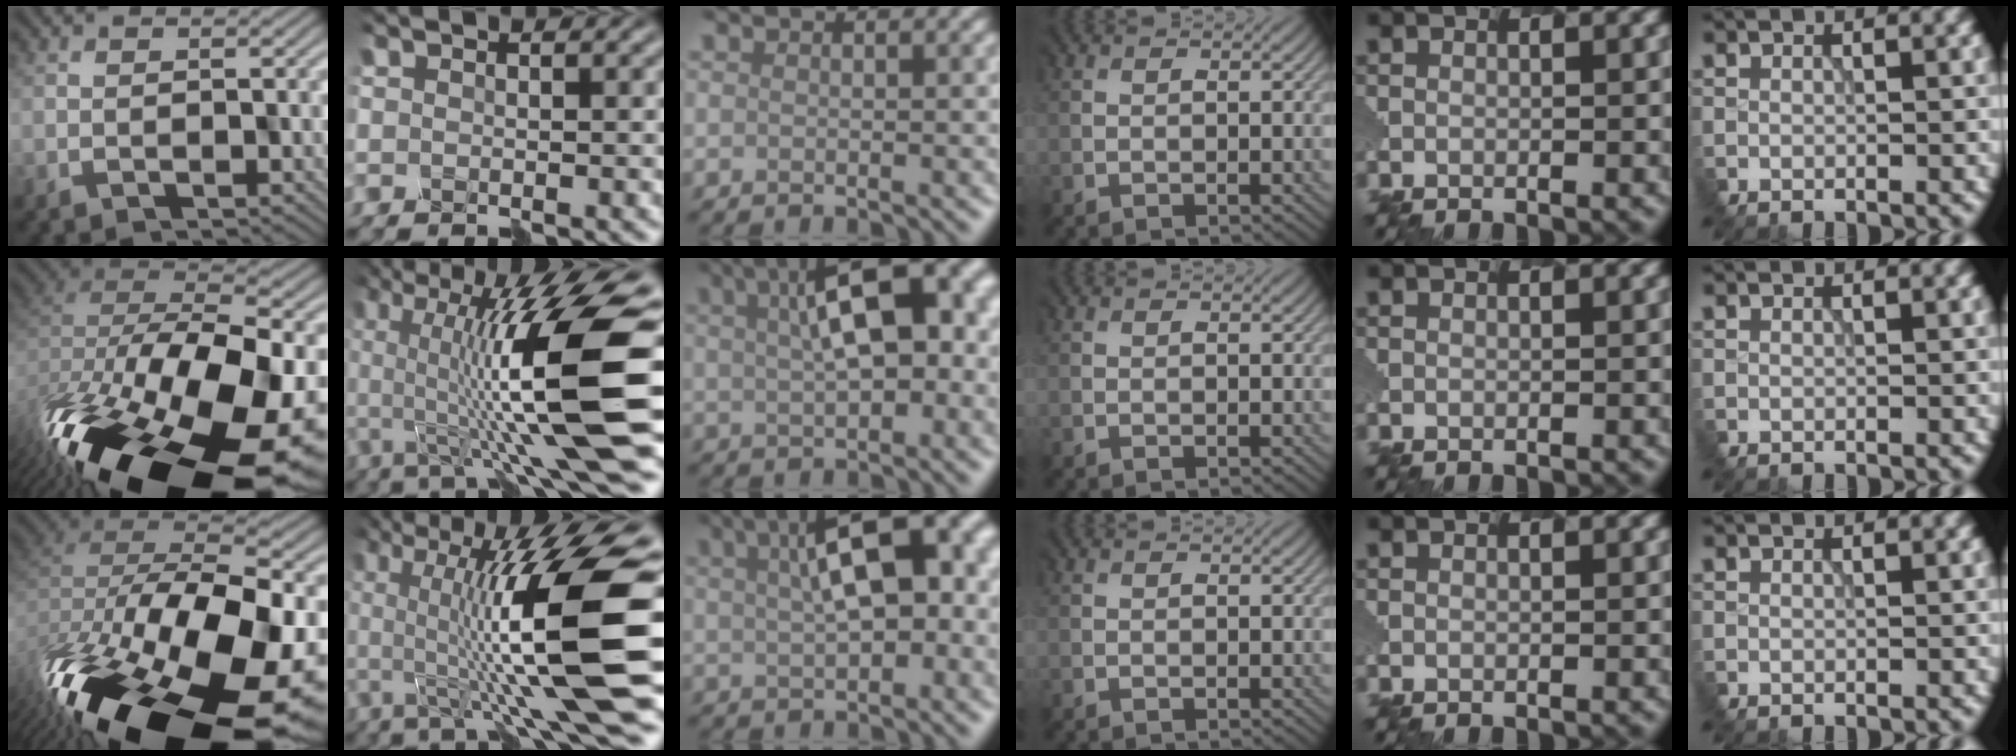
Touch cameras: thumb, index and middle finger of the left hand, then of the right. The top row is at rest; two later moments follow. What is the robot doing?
{"motion": "disassemble", "object": "hinged jar"}